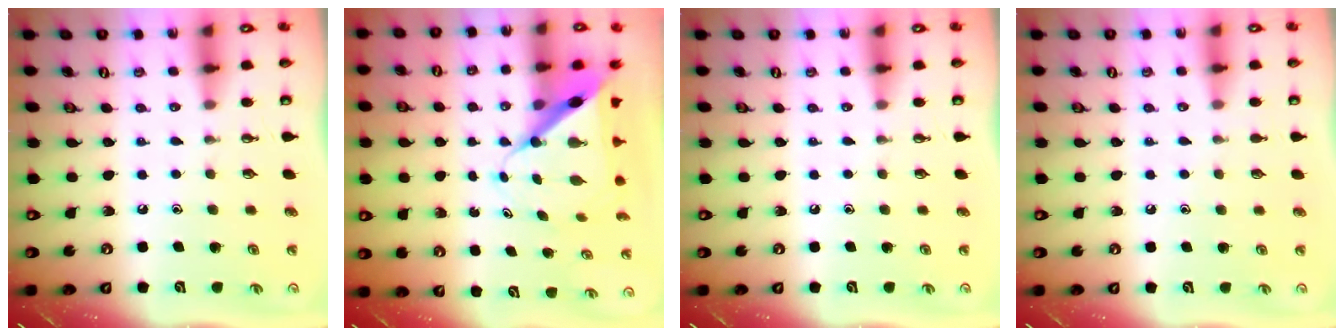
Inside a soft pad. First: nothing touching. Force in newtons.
{"total": 9.1, "press": 9.1, "slide": 0.5}
{"total": 0.0}
{"total": 3.5, "press": 3.5, "slide": 0.3}